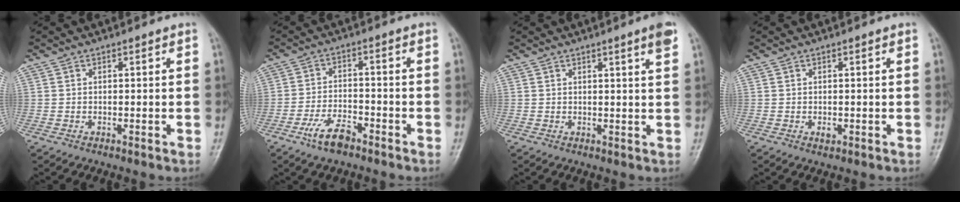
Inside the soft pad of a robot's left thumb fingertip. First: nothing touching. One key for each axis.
{"total": 5.9, "fx": -4.0, "fy": 2.4, "fz": 3.6, "tx": -0.071, "ty": 0.021, "tz": -0.073}
{"total": 3.3, "fx": 1.9, "fy": -0.2, "fz": 2.7, "tx": -0.040, "ty": -0.012, "tz": 0.027}
{"total": 1.3, "fx": -0.2, "fy": 0.8, "fz": 1.0, "tx": -0.009, "ty": 0.002, "tz": 0.000}